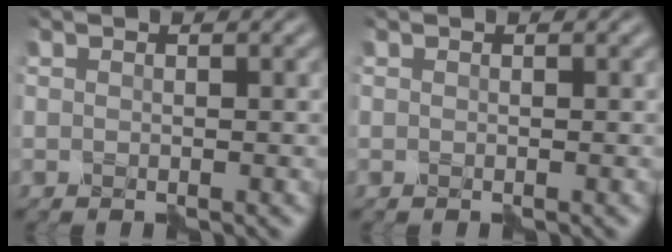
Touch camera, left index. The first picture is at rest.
{"total": 0.0}